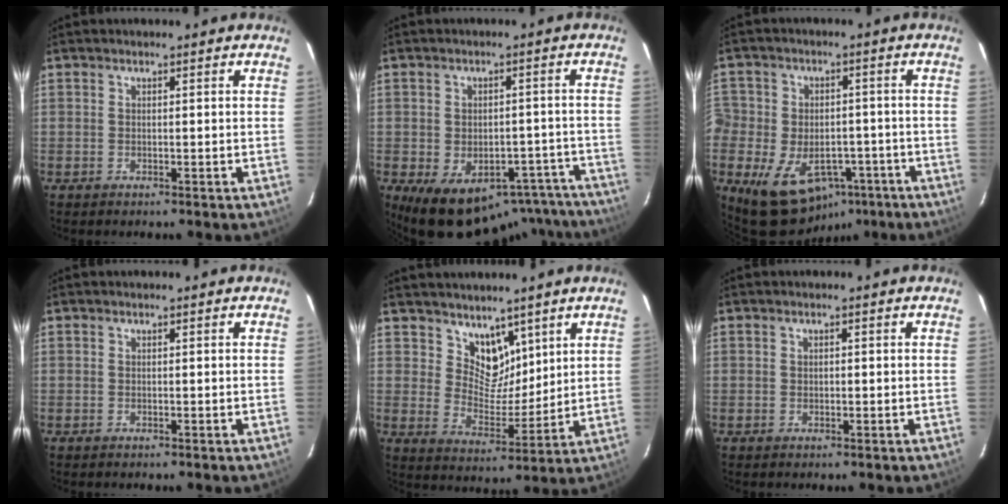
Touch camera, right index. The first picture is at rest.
{"total": 17.3, "force": [-13.0, 9.3, 6.7], "torque": [-0.110, 0.029, -0.132]}
{"total": 15.7, "force": [-7.9, 11.6, 7.2], "torque": [-0.183, 0.010, -0.100]}
{"total": 0.0}
{"total": 7.8, "force": [5.5, 4.8, 2.6], "torque": [-0.031, -0.008, 0.103]}
{"total": 0.6, "force": [0.0, 0.5, 0.3], "torque": [-0.005, 0.004, 0.001]}